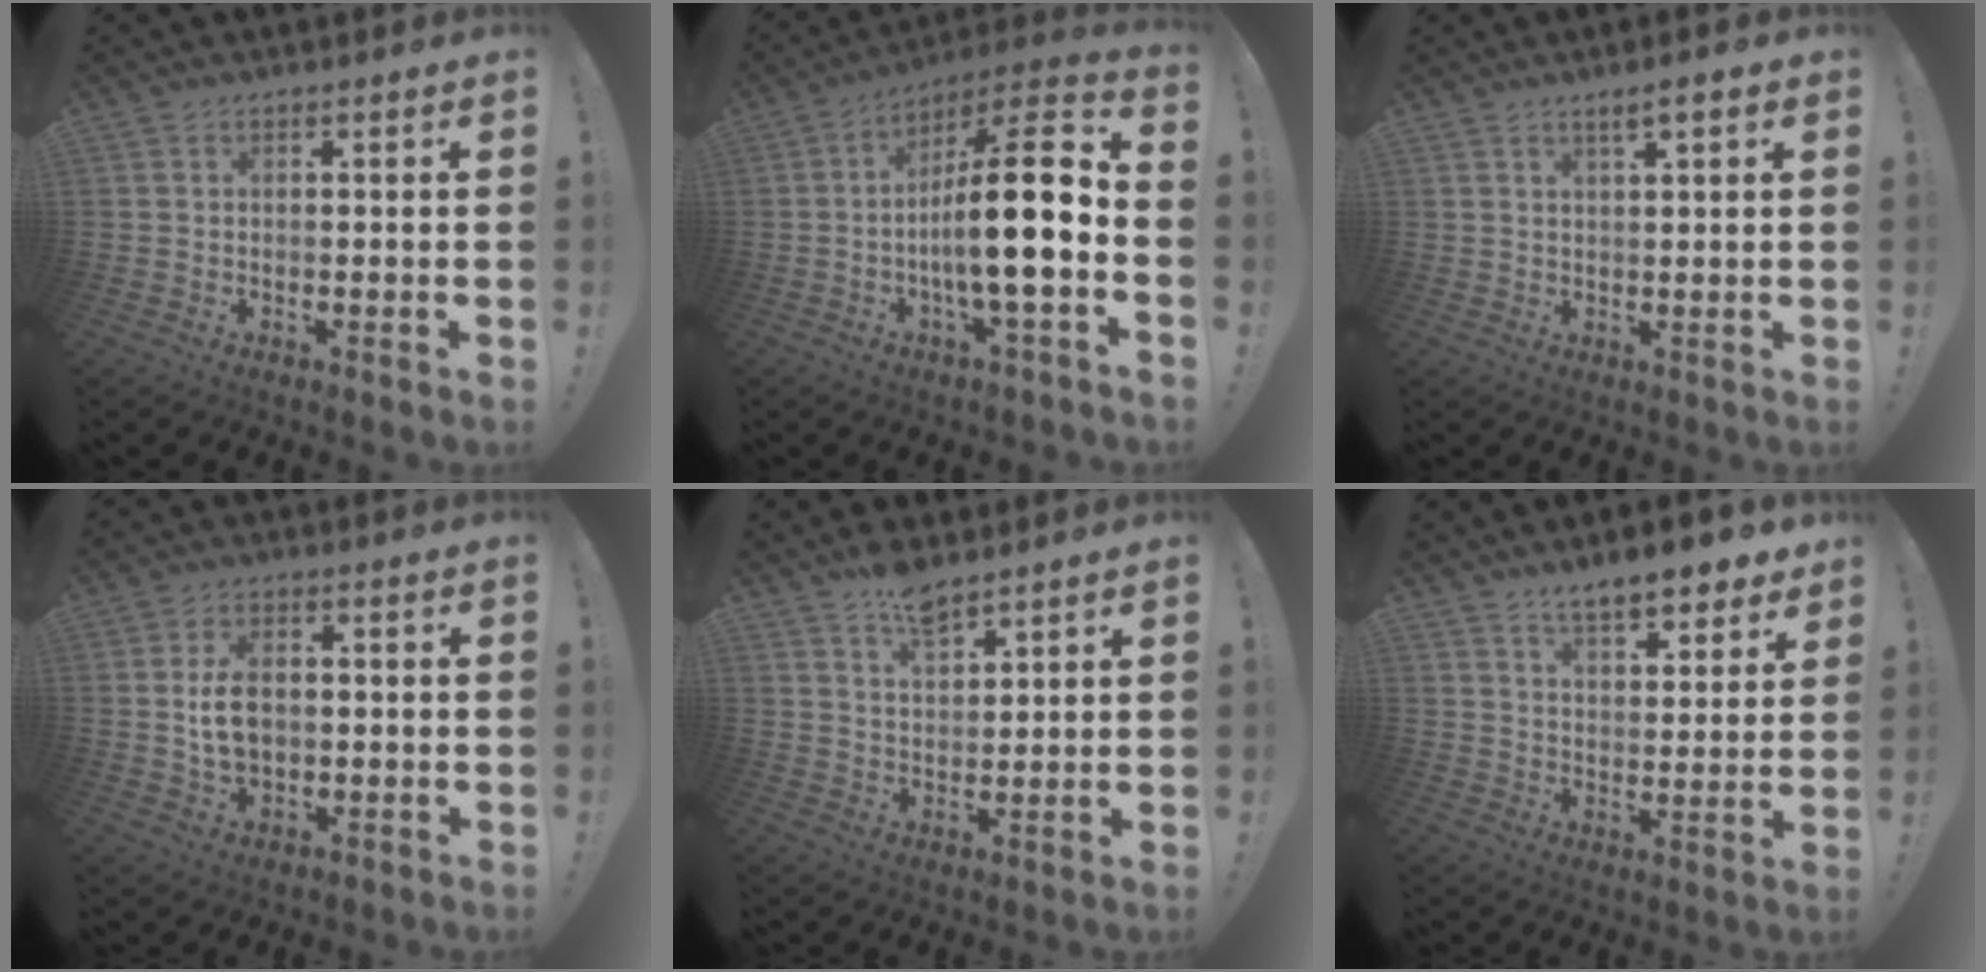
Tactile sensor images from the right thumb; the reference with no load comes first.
{"total": 20.0, "force": [-3.3, 4.1, 19.2], "torque": [-0.322, 0.015, -0.065]}
{"total": 3.5, "force": [2.0, 0.5, 2.8], "torque": [-0.048, -0.006, 0.030]}
{"total": 7.6, "force": [0.2, 5.0, 5.7], "torque": [-0.100, 0.000, 0.000]}
{"total": 7.4, "force": [5.9, 2.6, 3.6], "torque": [-0.046, -0.039, 0.104]}
{"total": 9.4, "force": [7.8, 2.3, 4.8], "torque": [-0.067, -0.060, 0.133]}